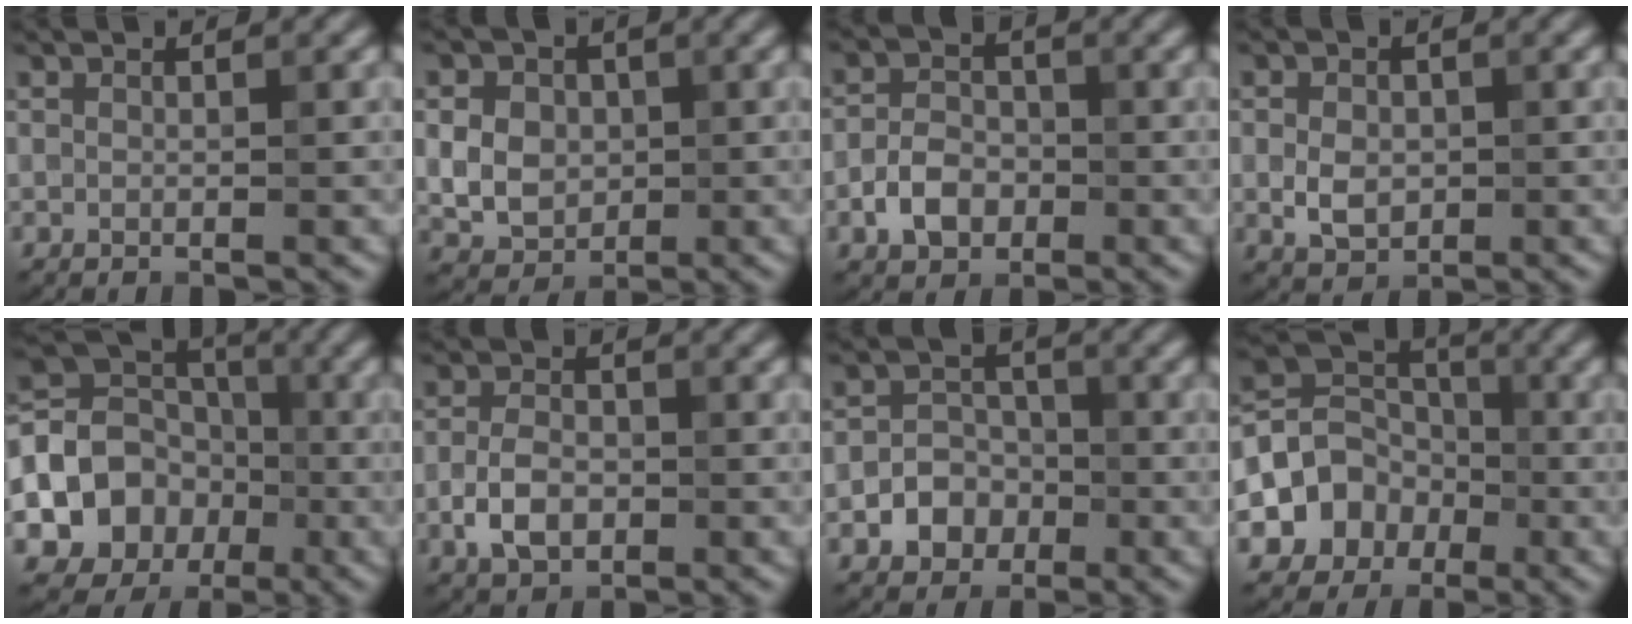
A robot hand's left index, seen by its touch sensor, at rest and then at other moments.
{"total": 7.8, "force": [1.3, 6.4, 4.3], "torque": [-0.070, 0.038, 0.007]}
{"total": 3.4, "force": [-1.5, 2.3, 2.0], "torque": [-0.036, 0.007, -0.027]}
{"total": 2.9, "force": [-0.4, 2.0, 2.0], "torque": [-0.040, 0.001, -0.009]}
{"total": 11.0, "force": [-2.5, 9.3, 5.3], "torque": [-0.096, -0.012, -0.057]}
{"total": 3.6, "force": [-1.3, 2.2, 2.5], "torque": [-0.054, 0.005, -0.027]}
{"total": 3.6, "force": [-1.4, 3.0, 1.4], "torque": [0.007, 0.009, -0.040]}
{"total": 6.1, "force": [-1.9, 5.2, 2.7], "torque": [-0.031, 0.008, -0.054]}